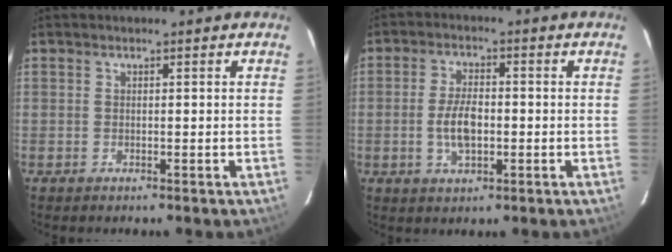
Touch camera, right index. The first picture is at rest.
{"total": 6.4, "force": [-1.1, 3.2, 5.4], "torque": [-0.109, 0.003, -0.018]}